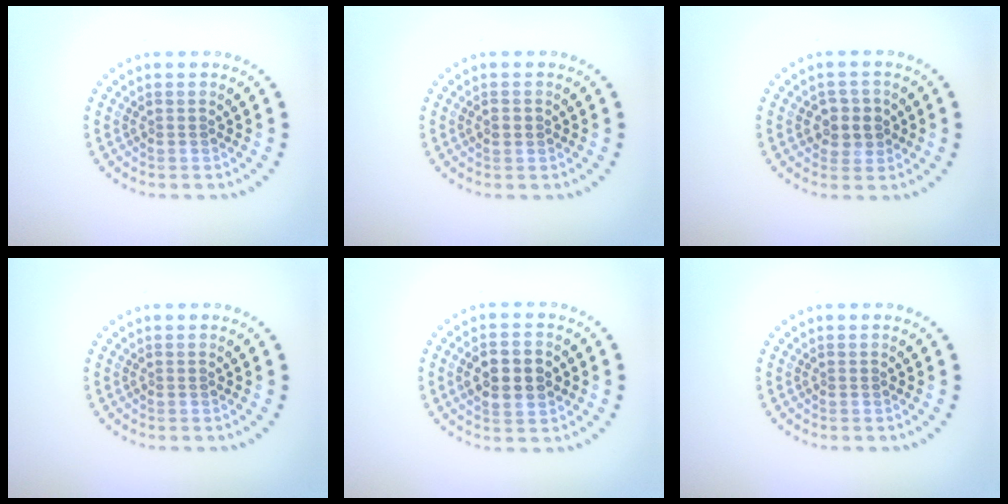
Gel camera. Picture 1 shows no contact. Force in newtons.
{"total": 1.3, "press": 1.3, "slide": 0.0}
{"total": 2.8, "press": 2.7, "slide": 0.8}
{"total": 0.0}
{"total": 4.6, "press": 4.6, "slide": 0.2}
{"total": 0.0}